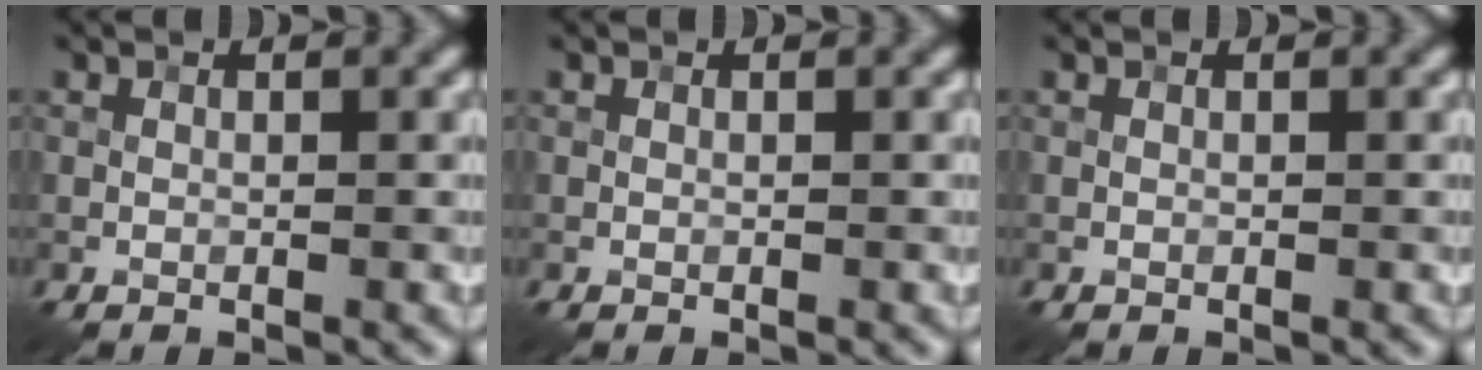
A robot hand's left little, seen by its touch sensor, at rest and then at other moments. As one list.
[{"total": 0.0}, {"total": 0.0}]